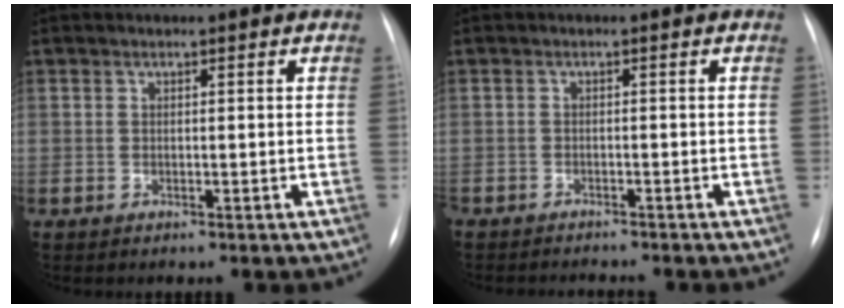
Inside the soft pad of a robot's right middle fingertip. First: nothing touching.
{"total": 4.3, "force": [-4.1, 0.6, 1.2], "torque": [-0.011, -0.008, -0.058]}